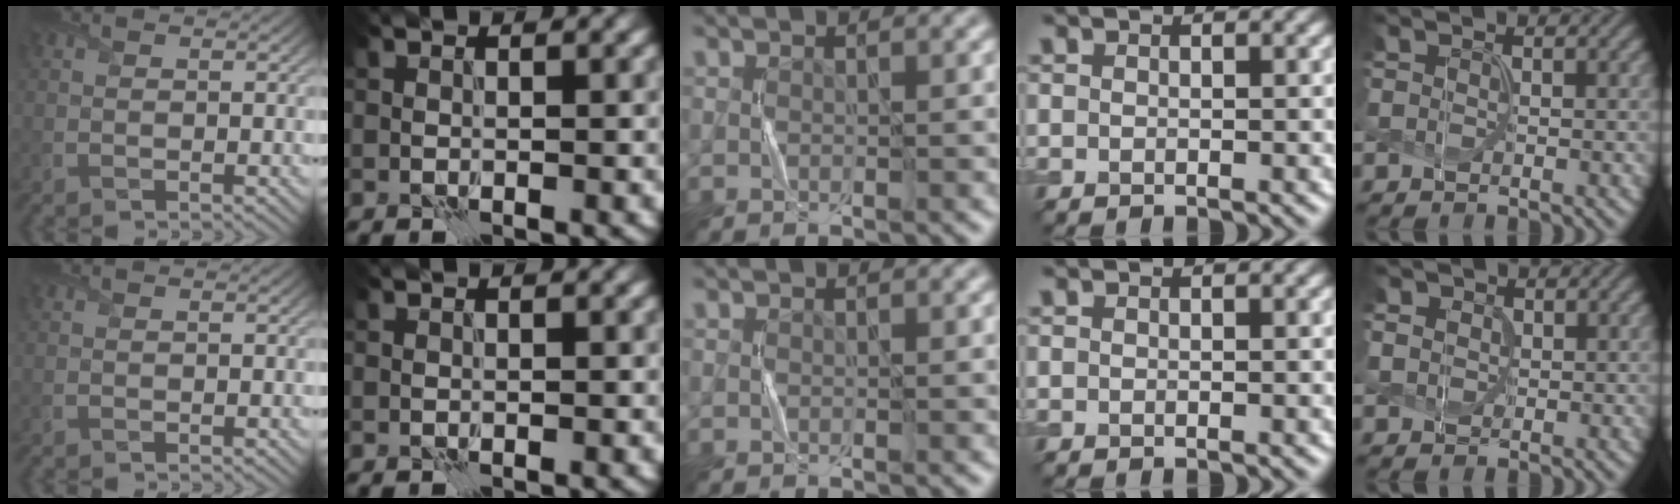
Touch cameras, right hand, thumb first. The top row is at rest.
{"little": {"total": 1.7, "force": [0.8, 1.3, 0.8], "torque": [-0.021, 0.008, 0.010]}}